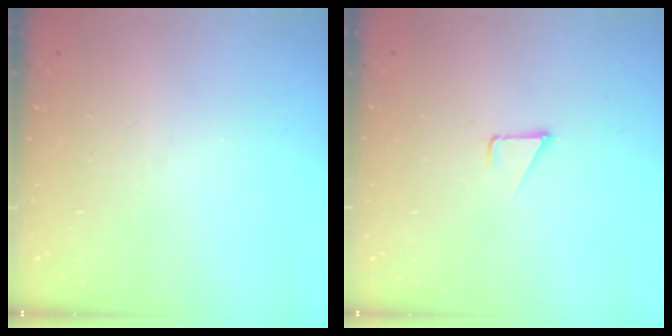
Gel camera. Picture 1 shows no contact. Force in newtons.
{"total": 2.3, "press": 2.3, "slide": 0.2}